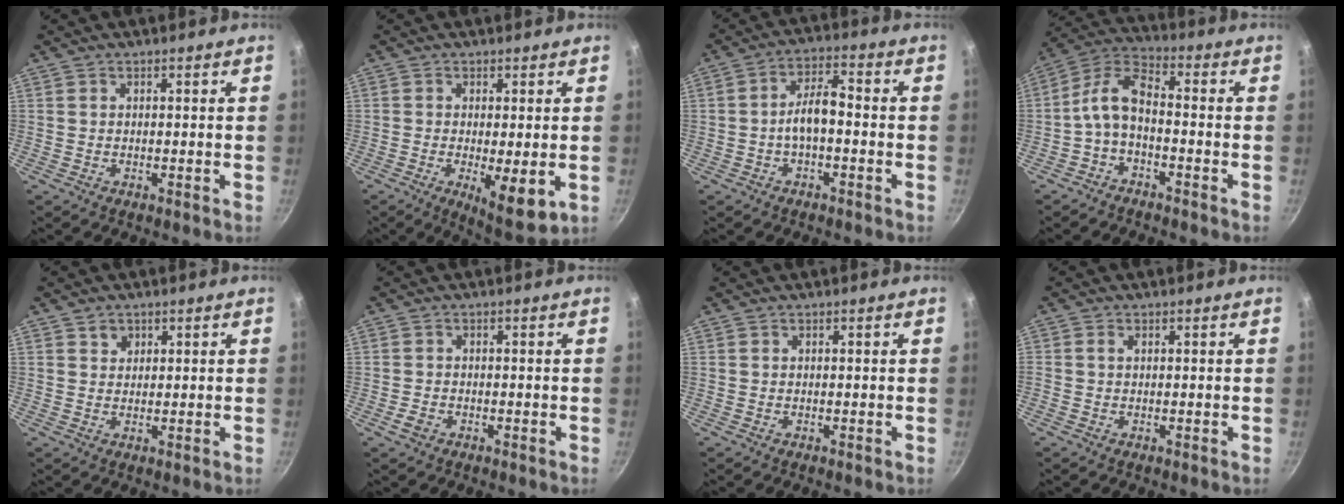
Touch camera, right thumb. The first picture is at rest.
{"total": 8.3, "force": [-1.5, 2.5, 7.8], "torque": [-0.115, -0.015, -0.012]}
{"total": 6.2, "force": [-1.6, 2.8, 5.3], "torque": [-0.089, 0.036, -0.033]}
{"total": 8.0, "force": [-2.7, 4.0, 6.4], "torque": [-0.136, 0.046, -0.064]}
{"total": 2.2, "force": [1.1, 1.7, 0.6], "torque": [0.001, -0.002, 0.016]}
{"total": 2.2, "force": [-1.1, 1.5, 1.1], "torque": [-0.019, 0.011, -0.021]}
{"total": 0.0}
{"total": 0.8, "force": [0.2, 0.6, 0.5], "torque": [-0.009, 0.004, 0.002]}